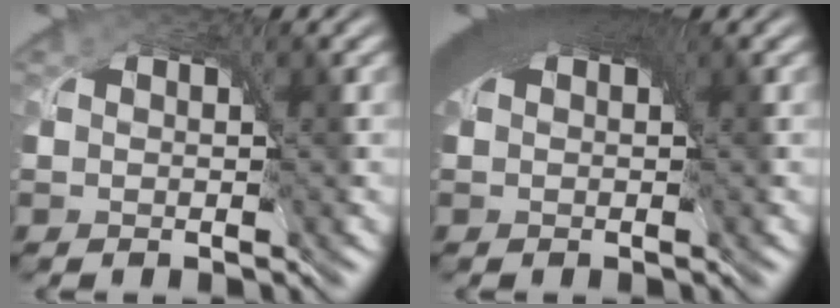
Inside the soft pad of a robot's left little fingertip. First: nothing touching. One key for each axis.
{"total": 8.4, "fx": 3.1, "fy": 4.2, "fz": 6.6, "tx": -0.104, "ty": 0.019, "tz": 0.032}